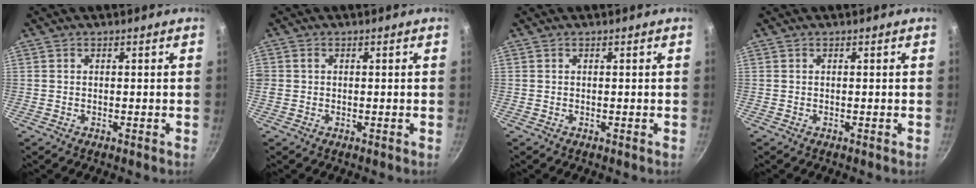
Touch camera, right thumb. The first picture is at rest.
{"total": 1.0, "force": [0.1, 0.9, 0.4], "torque": [-0.006, 0.003, -0.001]}
{"total": 0.0}
{"total": 0.0}